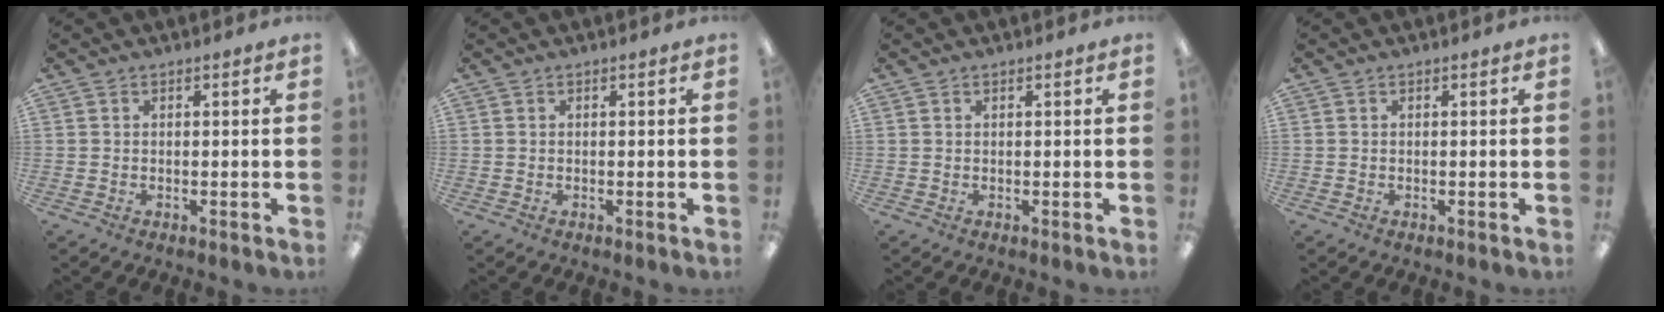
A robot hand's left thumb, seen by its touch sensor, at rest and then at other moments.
{"total": 0.0}
{"total": 0.5, "force": [0.4, 0.2, 0.2], "torque": [-0.004, 0.003, 0.007]}
{"total": 0.0}